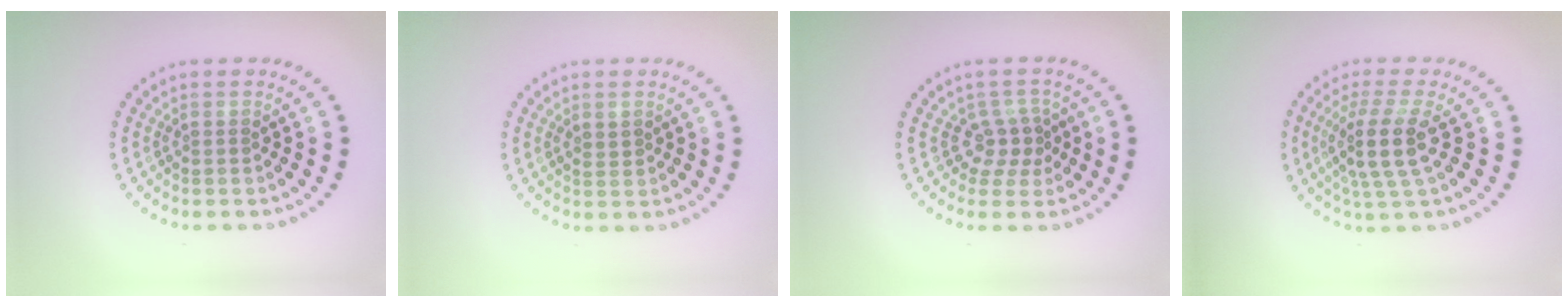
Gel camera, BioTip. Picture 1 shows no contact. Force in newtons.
{"total": 0.6, "press": 0.5, "slide": 0.3}
{"total": 2.4, "press": 1.9, "slide": 1.6}
{"total": 4.3, "press": 3.4, "slide": 2.5}